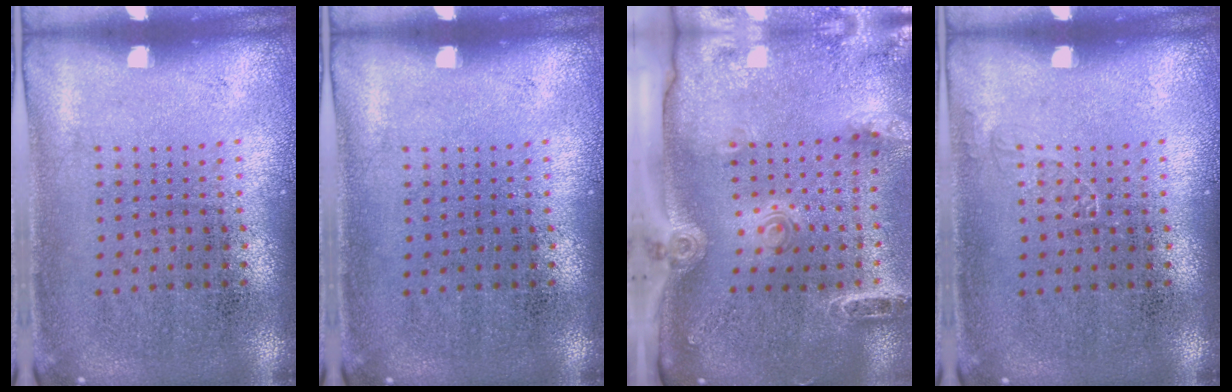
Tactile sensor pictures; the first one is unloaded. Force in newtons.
{"total": 0.0}
{"total": 2.9, "press": 2.0, "slide": 2.0}
{"total": 0.6, "press": 0.6, "slide": 0.0}